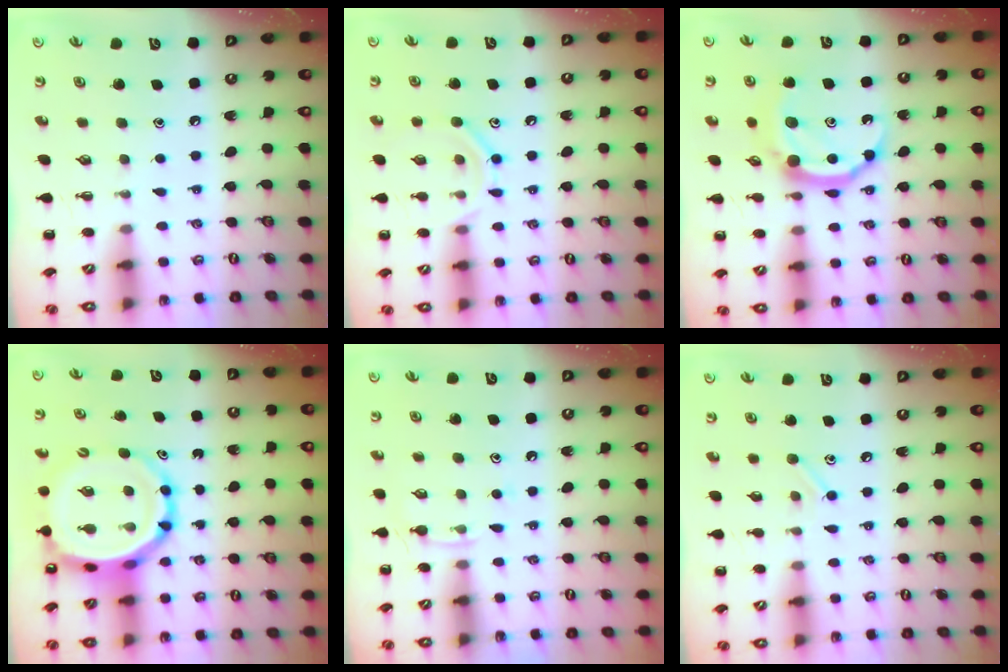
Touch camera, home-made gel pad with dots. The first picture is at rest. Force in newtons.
{"total": 9.6, "press": 9.5, "slide": 1.4}
{"total": 11.3, "press": 11.3, "slide": 0.7}
{"total": 11.3, "press": 10.8, "slide": 3.1}
{"total": 5.9, "press": 5.8, "slide": 1.4}
{"total": 6.6, "press": 6.4, "slide": 1.7}